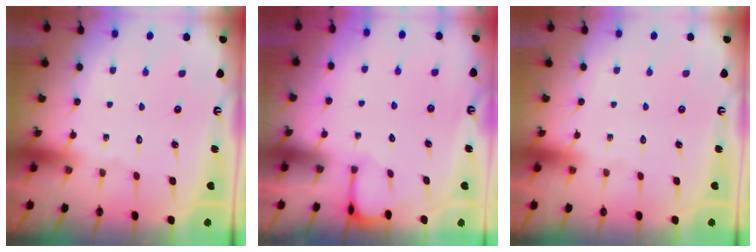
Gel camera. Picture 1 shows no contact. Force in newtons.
{"total": 1.6, "press": 1.6, "slide": 0.1}
{"total": 0.0}